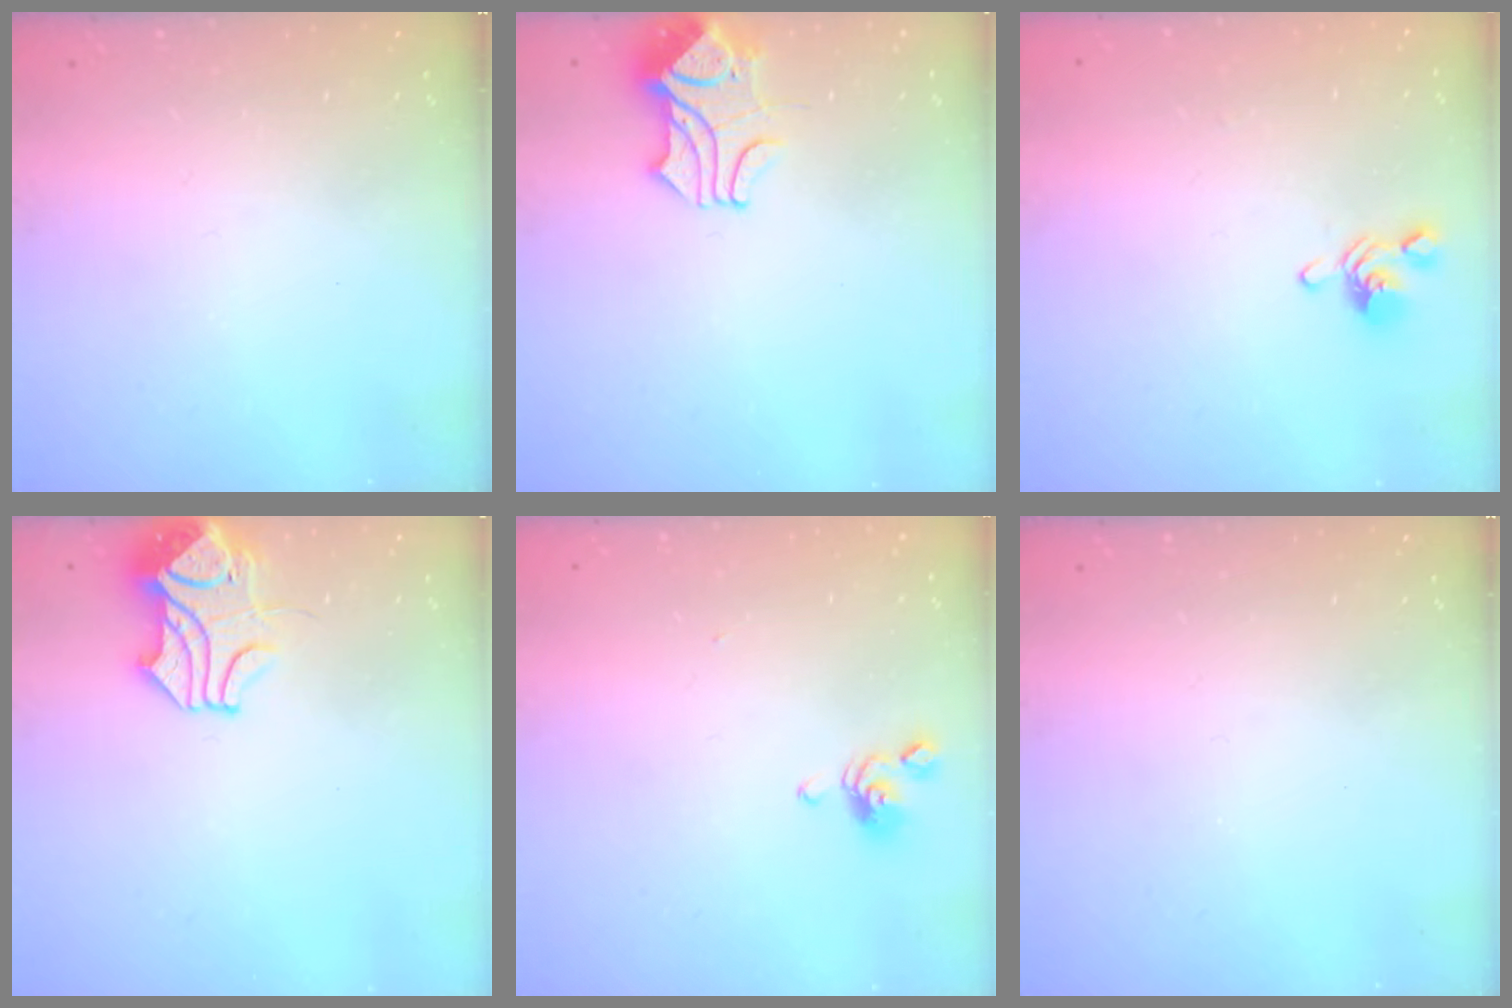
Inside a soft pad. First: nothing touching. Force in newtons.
{"total": 1.9, "press": 1.5, "slide": 1.1}
{"total": 1.1, "press": 0.8, "slide": 0.7}
{"total": 6.0, "press": 6.0, "slide": 0.8}
{"total": 0.7, "press": 0.6, "slide": 0.5}
{"total": 0.0}